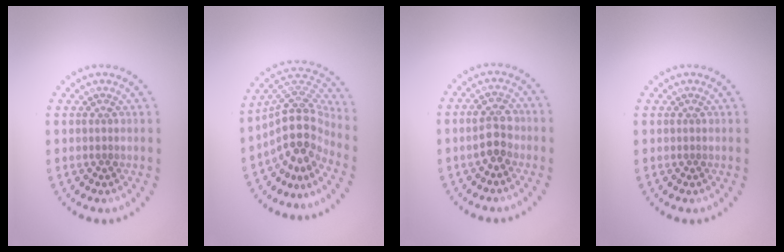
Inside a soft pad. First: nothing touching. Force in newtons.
{"total": 5.2, "press": 3.8, "slide": 3.7}
{"total": 2.7, "press": 2.7, "slide": 0.4}
{"total": 0.0}